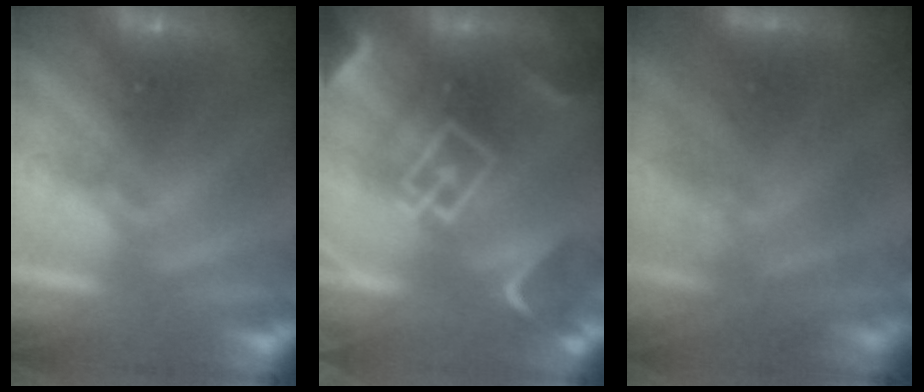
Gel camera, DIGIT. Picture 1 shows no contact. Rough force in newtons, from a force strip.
{"total": 9.1}
{"total": 4.4}